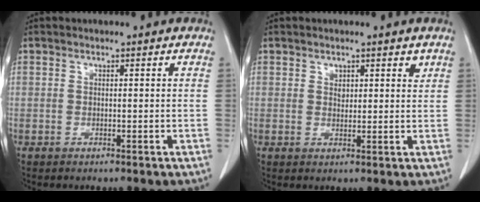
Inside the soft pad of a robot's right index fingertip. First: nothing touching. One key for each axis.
{"total": 2.3, "fx": 1.5, "fy": 1.4, "fz": 1.0, "tx": -0.009, "ty": -0.002, "tz": 0.024}